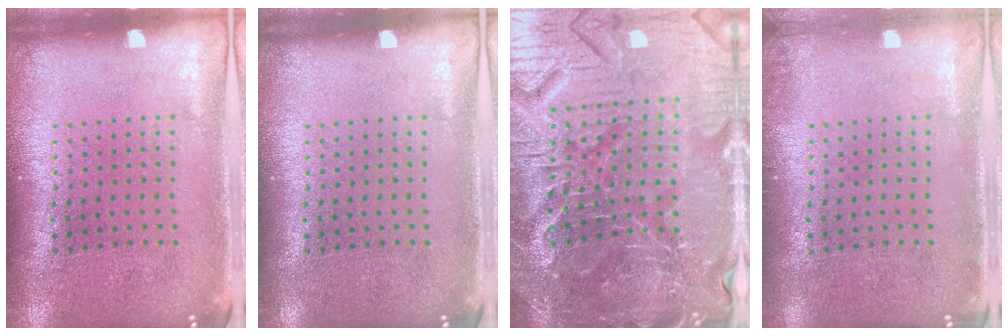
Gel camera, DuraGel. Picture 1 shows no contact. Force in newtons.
{"total": 0.0}
{"total": 5.6, "press": 5.3, "slide": 1.7}
{"total": 0.6, "press": 0.6, "slide": 0.2}